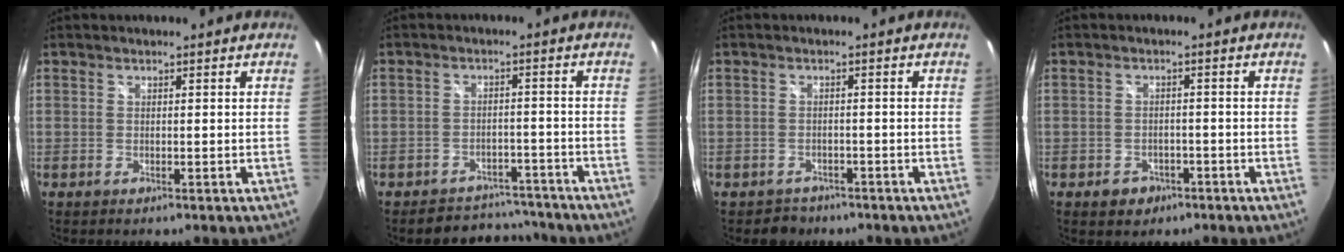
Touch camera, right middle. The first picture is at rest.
{"total": 7.7, "force": [-7.0, 3.3, 0.2], "torque": [-0.011, 0.027, -0.091]}
{"total": 3.3, "force": [-2.4, 2.2, 0.0], "torque": [-0.010, 0.003, -0.035]}
{"total": 3.8, "force": [-2.2, 3.0, 1.0], "torque": [-0.029, 0.002, -0.028]}